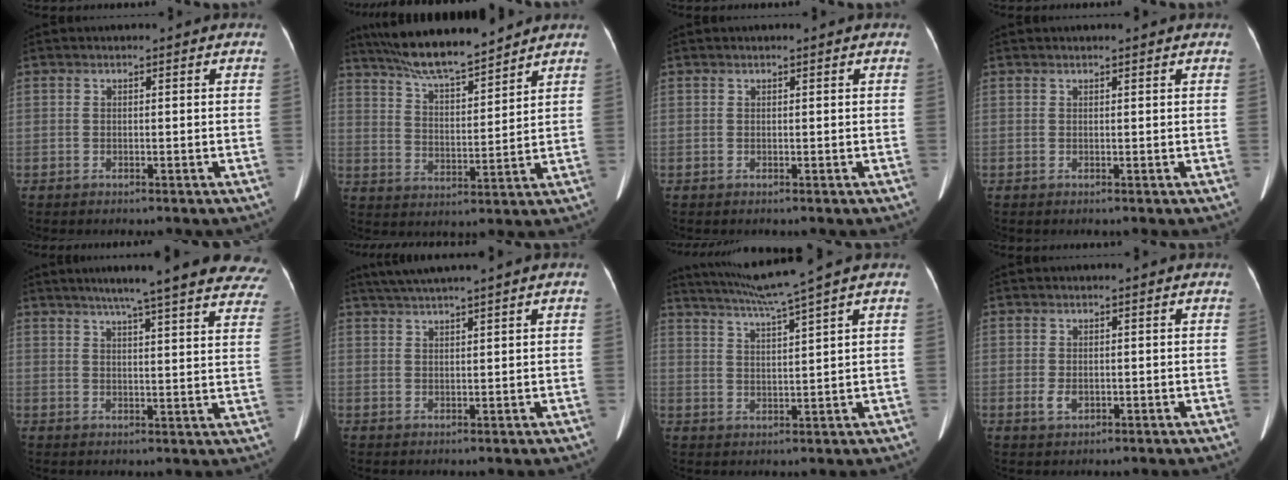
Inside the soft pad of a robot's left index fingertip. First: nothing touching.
{"total": 11.0, "force": [9.9, 1.0, 4.7], "torque": [-0.083, 0.011, 0.172]}
{"total": 1.2, "force": [-1.0, -0.2, -0.5], "torque": [0.011, 0.000, -0.017]}
{"total": 0.6, "force": [0.5, -0.1, 0.2], "torque": [0.002, 0.012, -0.001]}
{"total": 25.1, "force": [21.2, 2.4, 13.3], "torque": [-0.172, -0.019, 0.247]}
{"total": 5.5, "force": [4.2, -1.1, 3.3], "torque": [-0.061, 0.023, 0.077]}
{"total": 7.9, "force": [6.5, -2.5, 3.8], "torque": [-0.070, -0.005, 0.117]}
{"total": 2.1, "force": [-1.7, 1.0, 0.6], "torque": [-0.015, -0.006, -0.026]}